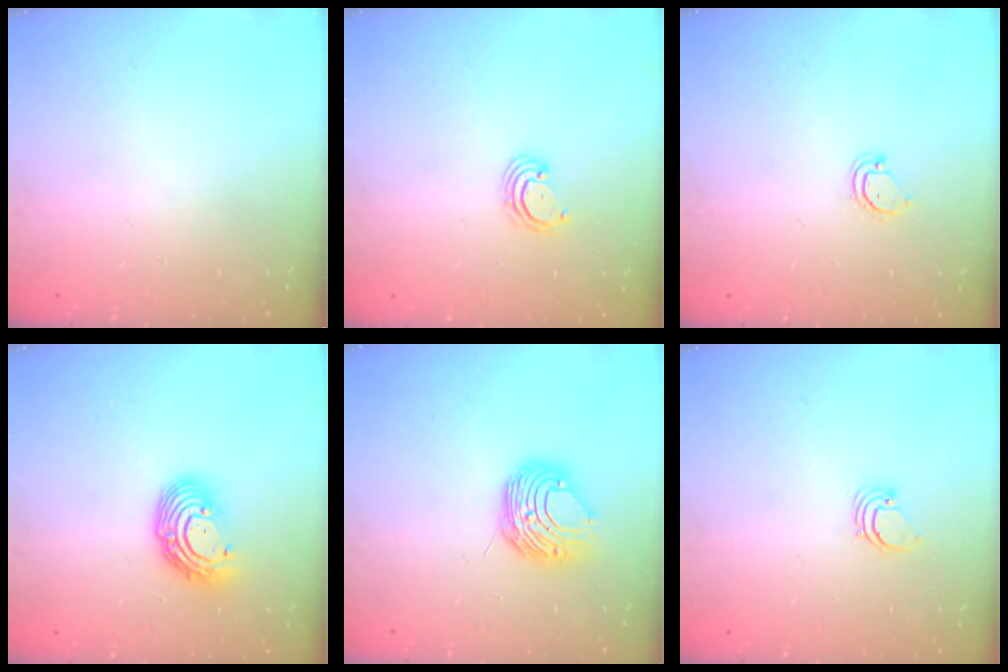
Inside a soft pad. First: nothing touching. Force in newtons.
{"total": 2.7, "press": 2.6, "slide": 0.6}
{"total": 3.1, "press": 3.1, "slide": 0.4}
{"total": 10.7, "press": 10.6, "slide": 0.9}
{"total": 10.3, "press": 10.2, "slide": 1.1}
{"total": 1.7, "press": 1.7, "slide": 0.1}